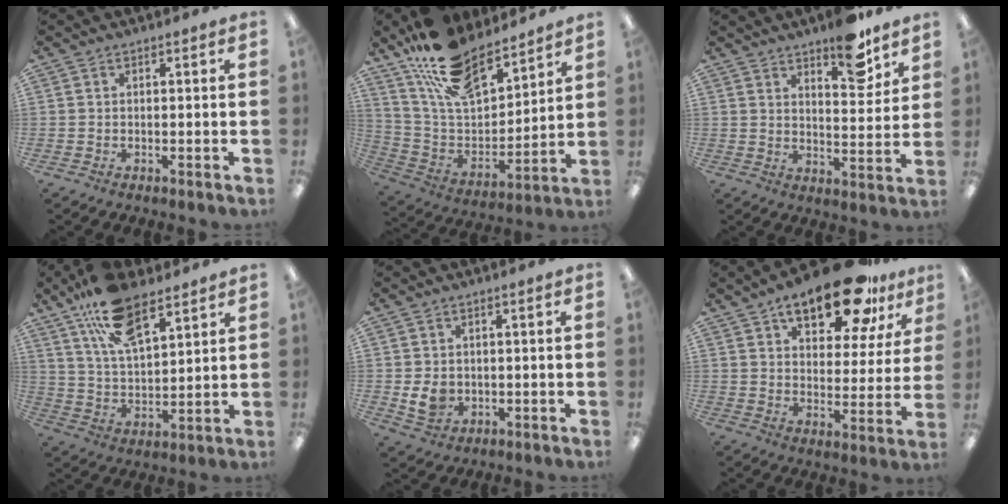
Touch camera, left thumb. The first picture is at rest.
{"total": 20.3, "force": [15.9, 8.5, 9.4], "torque": [-0.194, -0.088, 0.289]}
{"total": 10.7, "force": [8.3, 3.5, 5.7], "torque": [-0.063, -0.056, 0.140]}
{"total": 16.2, "force": [10.8, 7.0, 9.8], "torque": [-0.181, -0.039, 0.193]}
{"total": 5.1, "force": [0.1, 4.3, 2.8], "torque": [-0.056, -0.005, -0.001]}
{"total": 17.6, "force": [11.8, 7.4, 10.9], "torque": [-0.160, -0.052, 0.194]}